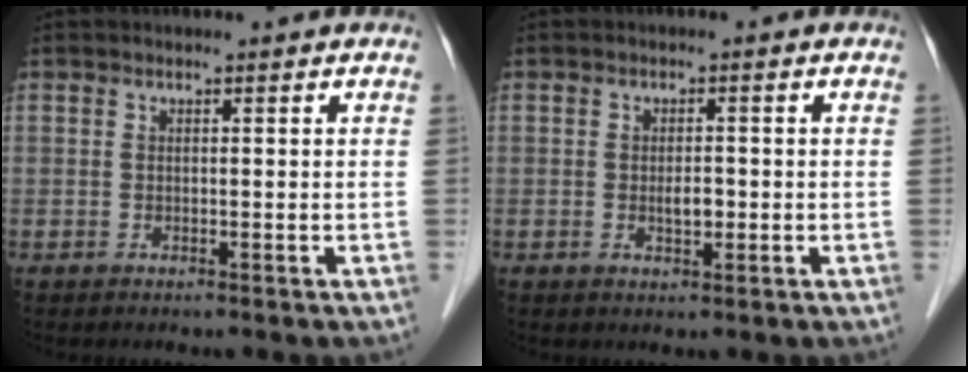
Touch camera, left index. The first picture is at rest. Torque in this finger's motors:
{"motor_torque": [0.31, 0.13, 0.02, 0.04]}